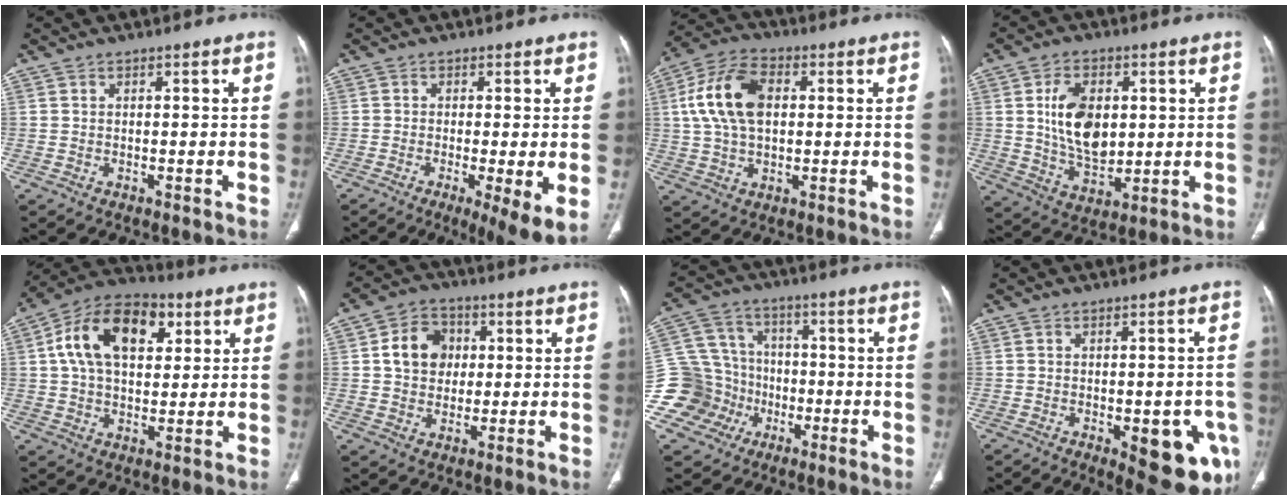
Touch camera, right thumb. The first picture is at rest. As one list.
[{"total": 8.0, "force": [-2.4, 1.4, 7.5], "torque": [-0.122, -0.021, -0.038]}, {"total": 12.8, "force": [2.0, 7.8, 9.9], "torque": [-0.193, 0.019, 0.034]}, {"total": 12.4, "force": [2.1, 7.9, 9.3], "torque": [-0.137, -0.014, 0.047]}, {"total": 17.0, "force": [5.2, 10.6, 12.2], "torque": [-0.184, 0.009, 0.080]}, {"total": 9.1, "force": [1.5, 7.5, 4.8], "torque": [-0.052, 0.005, 0.021]}, {"total": 16.5, "force": [-5.4, 14.8, 4.8], "torque": [-0.088, 0.065, -0.086]}, {"total": 13.0, "force": [-4.6, 5.6, 10.8], "torque": [-0.106, 0.003, -0.041]}]